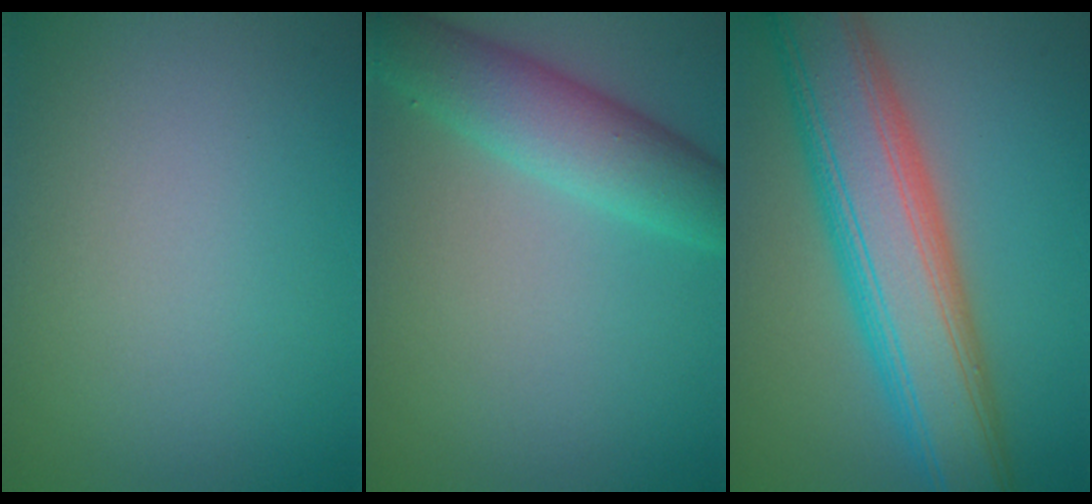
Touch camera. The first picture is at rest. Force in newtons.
{"total": 5.1, "press": 5.1, "slide": 0.2}
{"total": 10.0, "press": 10.0, "slide": 0.2}